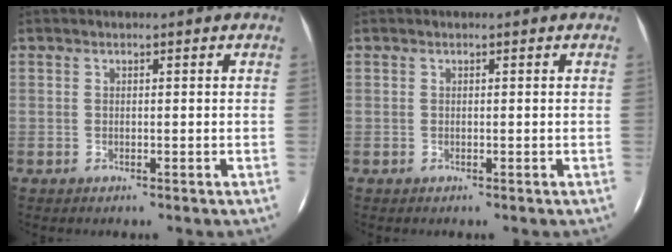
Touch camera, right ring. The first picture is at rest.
{"total": 0.0}